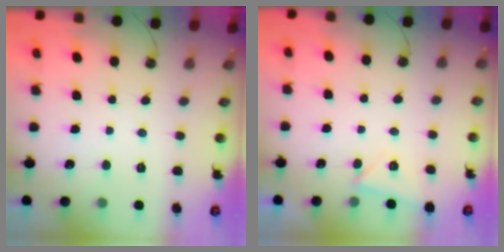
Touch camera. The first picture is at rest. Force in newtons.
{"total": 4.3, "press": 3.8, "slide": 2.1}